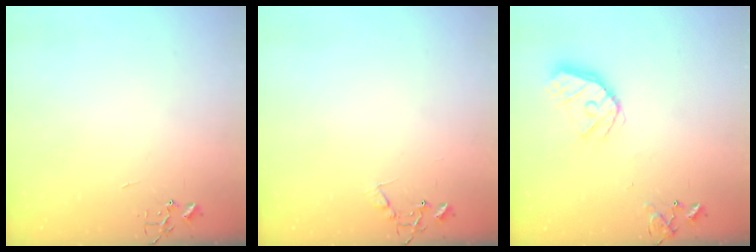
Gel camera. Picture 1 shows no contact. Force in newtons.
{"total": 7.5, "press": 7.5, "slide": 0.4}
{"total": 14.4, "press": 14.3, "slide": 1.9}